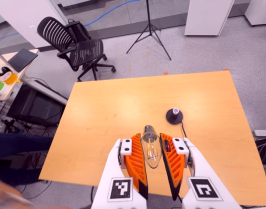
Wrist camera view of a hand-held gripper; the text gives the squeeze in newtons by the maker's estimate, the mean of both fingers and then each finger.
{"total": 12.5, "left": 13.8, "right": 11.2}